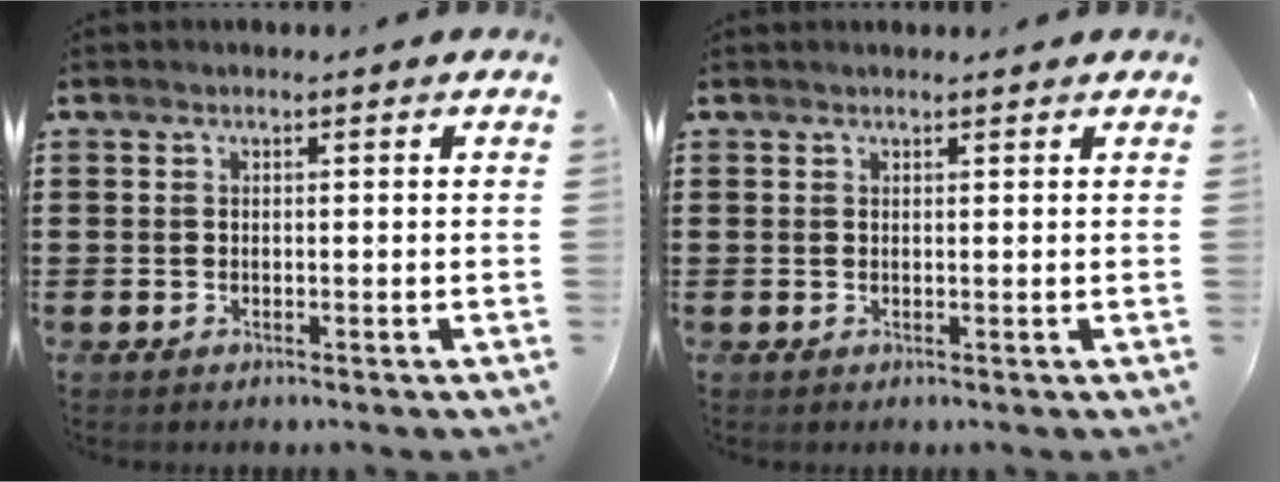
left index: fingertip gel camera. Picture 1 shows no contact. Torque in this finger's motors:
{"motor_torque": [0.55, 0.14, 0.02, 0.02]}